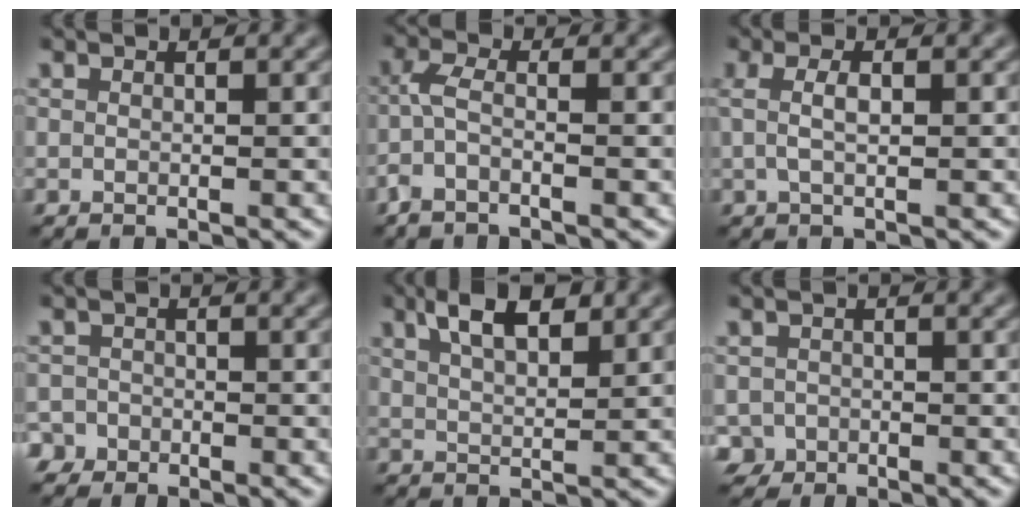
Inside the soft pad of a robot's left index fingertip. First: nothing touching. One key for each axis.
{"total": 2.4, "fx": -1.3, "fy": 0.6, "fz": 1.9, "tx": -0.048, "ty": -0.001, "tz": -0.036}
{"total": 2.0, "fx": 0.2, "fy": 0.5, "fz": 1.9, "tx": -0.040, "ty": 0.004, "tz": 0.002}
{"total": 2.7, "fx": -1.8, "fy": 2.0, "fz": 0.2, "tx": 0.013, "ty": 0.001, "tz": -0.039}
{"total": 4.5, "fx": 2.7, "fy": 1.7, "fz": 3.2, "tx": -0.054, "ty": 0.007, "tz": 0.045}
{"total": 2.3, "fx": -1.5, "fy": 1.7, "fz": 0.1, "tx": 0.009, "ty": 0.003, "tz": -0.027}